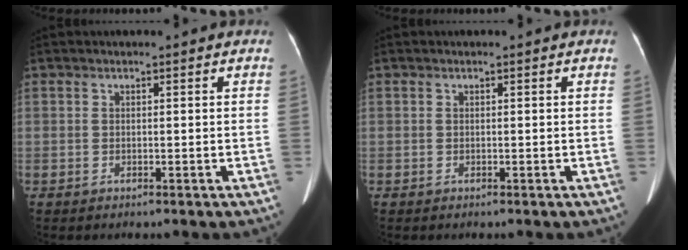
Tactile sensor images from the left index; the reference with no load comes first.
{"total": 0.0}